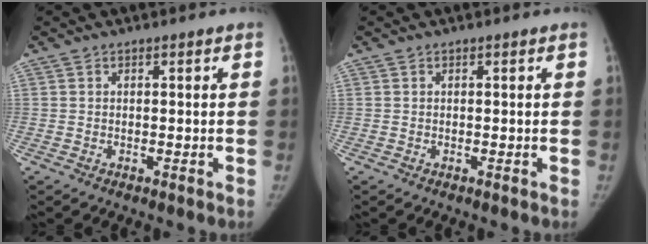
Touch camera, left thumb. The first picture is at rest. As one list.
[{"total": 0.0}]